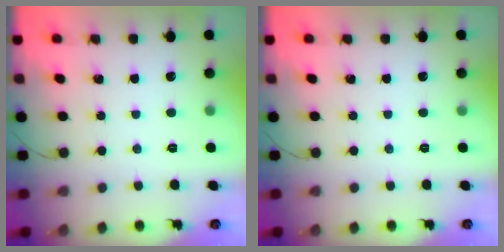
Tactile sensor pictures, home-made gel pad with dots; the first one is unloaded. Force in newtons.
{"total": 0.0}